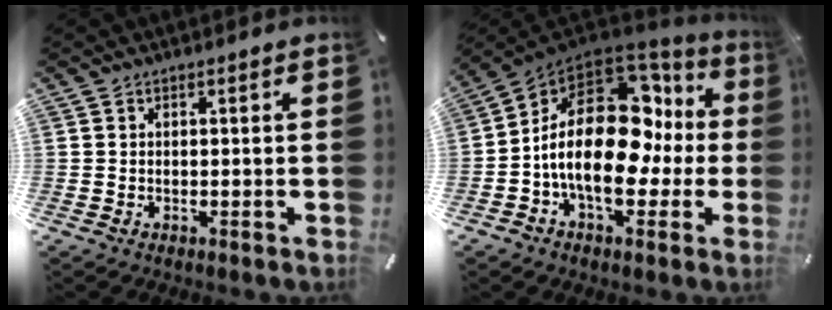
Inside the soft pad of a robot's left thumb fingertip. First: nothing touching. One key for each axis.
{"total": 23.1, "fx": -0.1, "fy": 13.9, "fz": 18.5, "tx": -0.320, "ty": -0.005, "tz": 0.004}